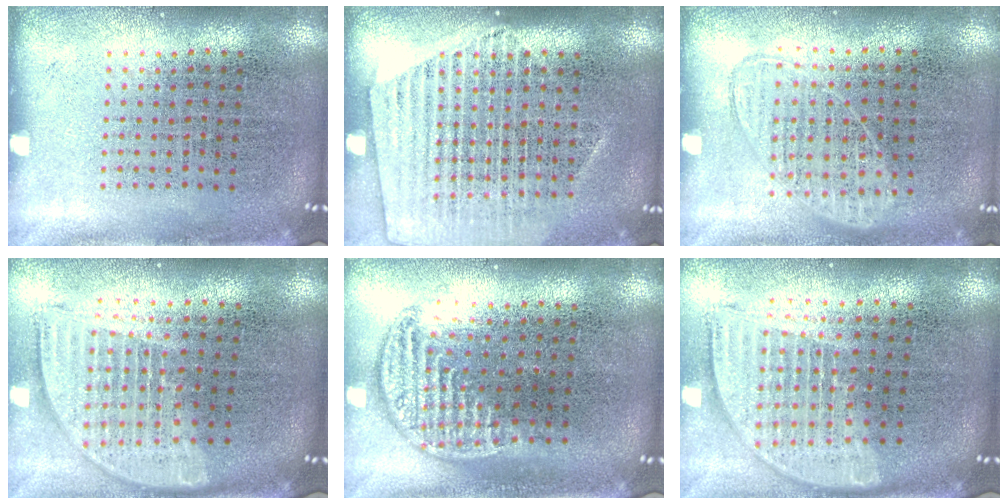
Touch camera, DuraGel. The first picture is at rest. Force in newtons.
{"total": 1.5, "press": 1.5, "slide": 0.4}
{"total": 0.9, "press": 0.8, "slide": 0.3}
{"total": 1.8, "press": 1.5, "slide": 1.0}
{"total": 1.1, "press": 1.0, "slide": 0.4}
{"total": 1.8, "press": 1.5, "slide": 1.0}